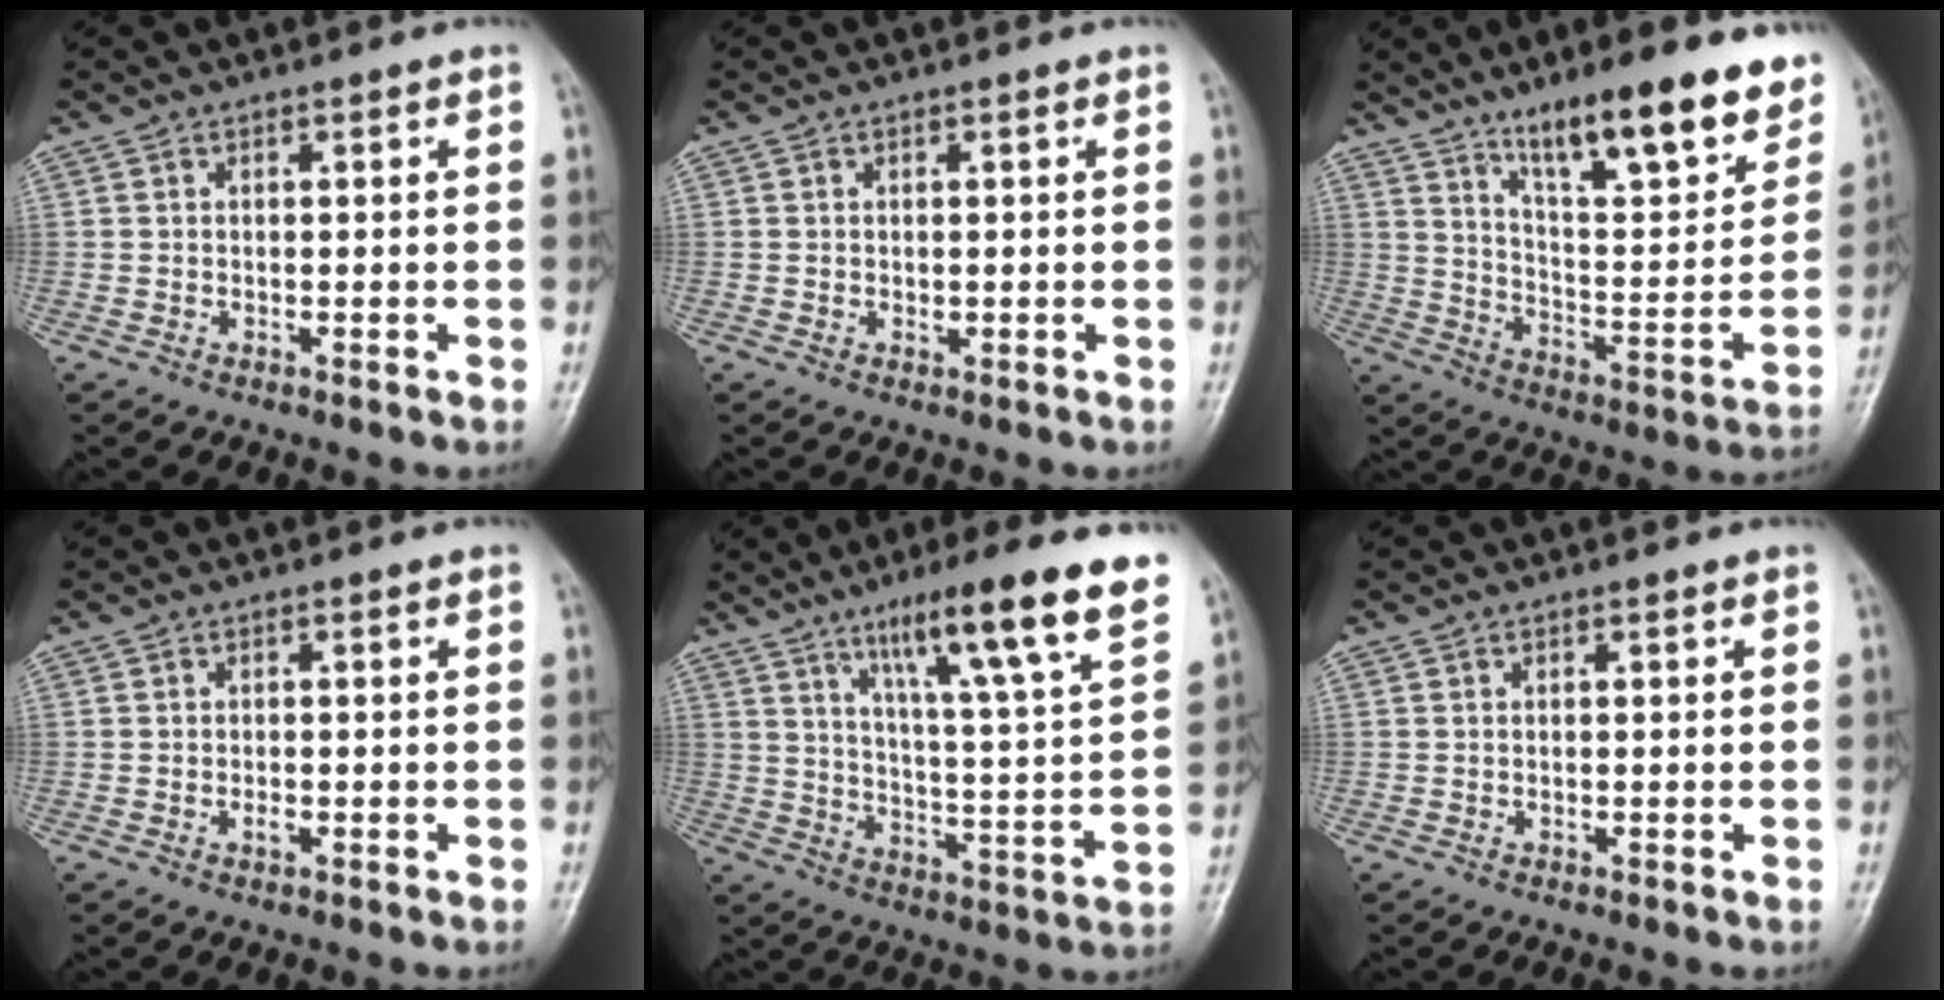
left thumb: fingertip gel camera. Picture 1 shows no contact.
{"total": 0.7, "force": [0.2, 0.4, 0.5], "torque": [-0.006, -0.001, 0.005]}
{"total": 20.6, "force": [13.7, 5.4, 14.4], "torque": [-0.173, -0.068, 0.219]}
{"total": 1.1, "force": [-0.4, 0.6, 0.8], "torque": [-0.013, 0.001, -0.005]}
{"total": 19.4, "force": [11.9, 1.6, 15.2], "torque": [-0.212, -0.048, 0.182]}
{"total": 0.0}